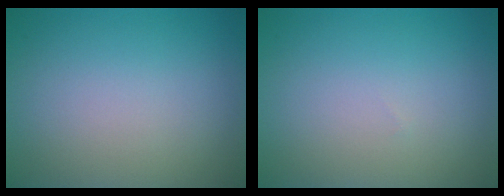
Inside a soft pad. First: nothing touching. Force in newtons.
{"total": 0.0}